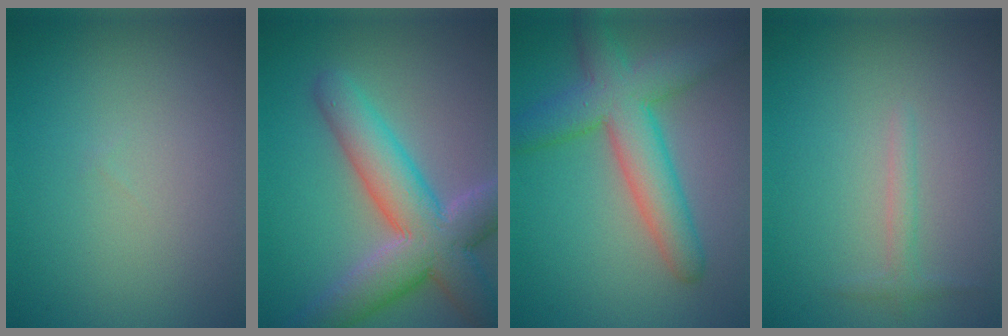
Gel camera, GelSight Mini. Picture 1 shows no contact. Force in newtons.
{"total": 8.8, "press": 8.8, "slide": 0.6}
{"total": 6.9, "press": 6.9, "slide": 0.2}
{"total": 1.1, "press": 1.1, "slide": 0.1}